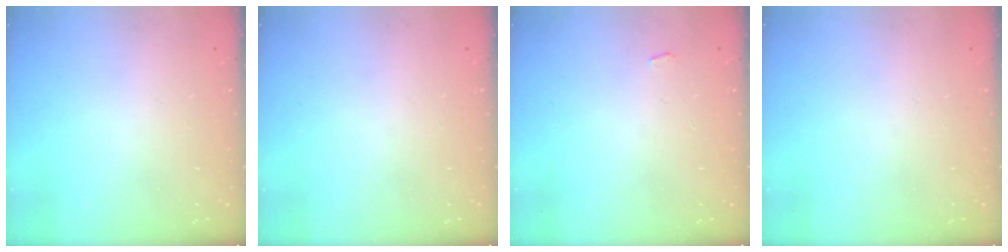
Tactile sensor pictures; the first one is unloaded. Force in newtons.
{"total": 0.0}
{"total": 2.8, "press": 2.8, "slide": 0.3}
{"total": 0.0}